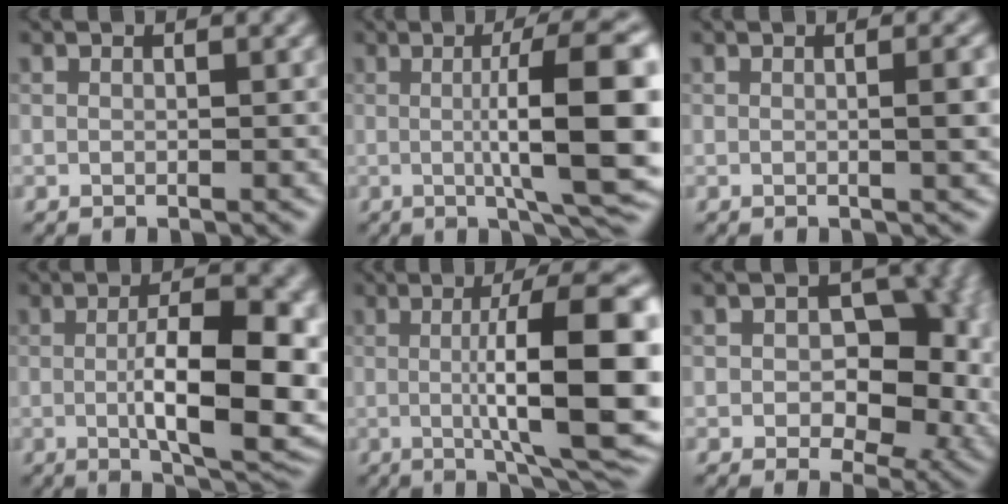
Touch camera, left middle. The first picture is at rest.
{"total": 11.4, "force": [0.1, 2.3, 11.2], "torque": [-0.136, 0.005, 0.001]}
{"total": 2.6, "force": [0.1, 0.7, 2.5], "torque": [-0.029, 0.005, -0.004]}
{"total": 10.3, "force": [-0.7, 3.4, 9.8], "torque": [-0.147, -0.012, -0.006]}
{"total": 12.6, "force": [0.0, 2.9, 12.3], "torque": [-0.158, 0.002, 0.001]}
{"total": 8.4, "force": [0.1, 5.8, 6.1], "torque": [-0.054, -0.007, 0.002]}